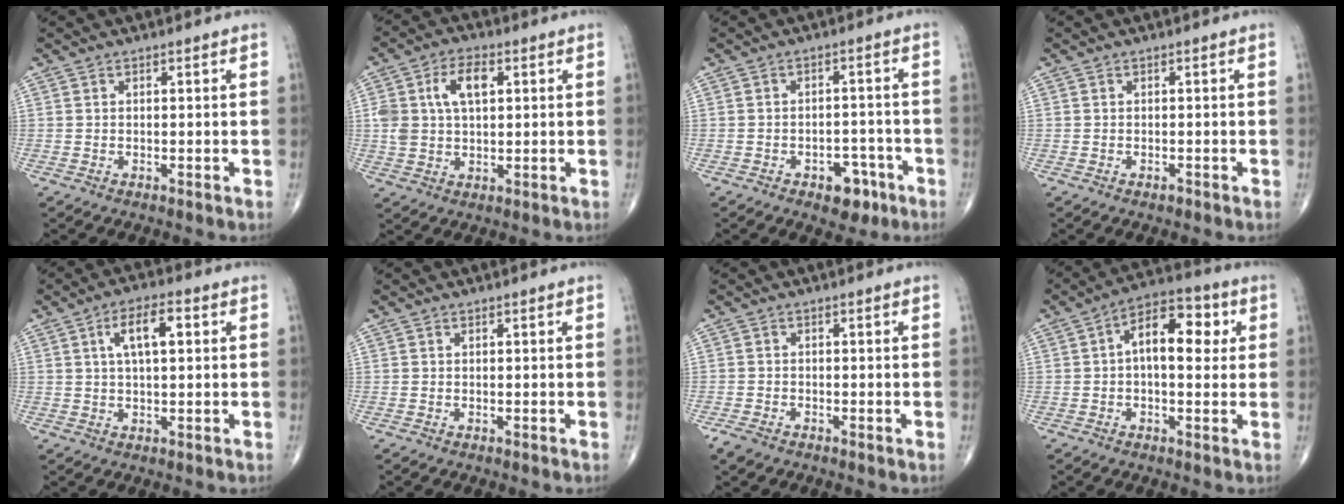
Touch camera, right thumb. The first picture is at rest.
{"total": 8.7, "force": [2.3, 5.0, 6.7], "torque": [-0.121, 0.010, 0.045]}
{"total": 6.0, "force": [-3.4, 3.7, 3.3], "torque": [-0.018, 0.028, -0.042]}
{"total": 0.5, "force": [-0.4, 0.2, 0.2], "torque": [-0.003, 0.000, -0.008]}
{"total": 9.7, "force": [2.6, 3.9, 8.4], "torque": [-0.134, 0.010, 0.038]}
{"total": 0.0}
{"total": 2.1, "force": [-1.5, 1.0, 1.1], "torque": [-0.026, -0.003, -0.029]}
{"total": 11.3, "force": [1.9, 6.0, 9.4], "torque": [-0.121, 0.024, 0.018]}